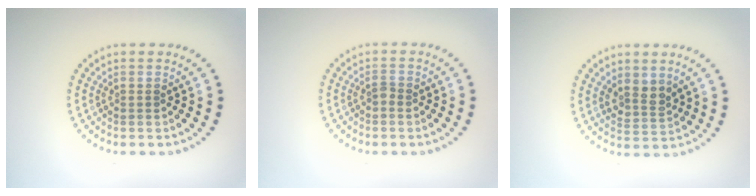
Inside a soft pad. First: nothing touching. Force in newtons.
{"total": 0.6, "press": 0.5, "slide": 0.4}
{"total": 2.1, "press": 1.8, "slide": 1.2}